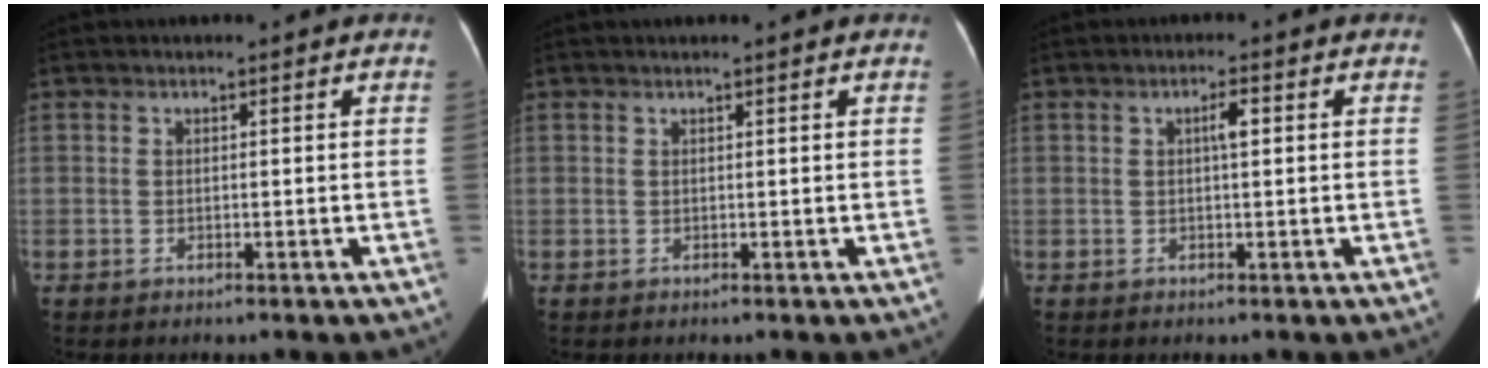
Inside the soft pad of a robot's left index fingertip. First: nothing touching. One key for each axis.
{"total": 2.0, "fx": 1.7, "fy": -0.1, "fz": 1.0, "tx": -0.014, "ty": 0.023, "tz": 0.022}
{"total": 1.9, "fx": 0.4, "fy": 0.3, "fz": 1.8, "tx": -0.031, "ty": 0.005, "tz": 0.006}